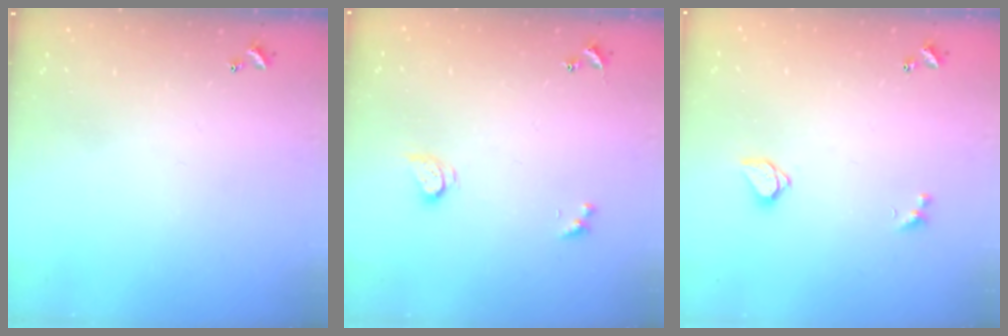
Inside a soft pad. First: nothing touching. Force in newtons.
{"total": 2.6, "press": 2.6, "slide": 0.2}
{"total": 1.5, "press": 1.5, "slide": 0.3}